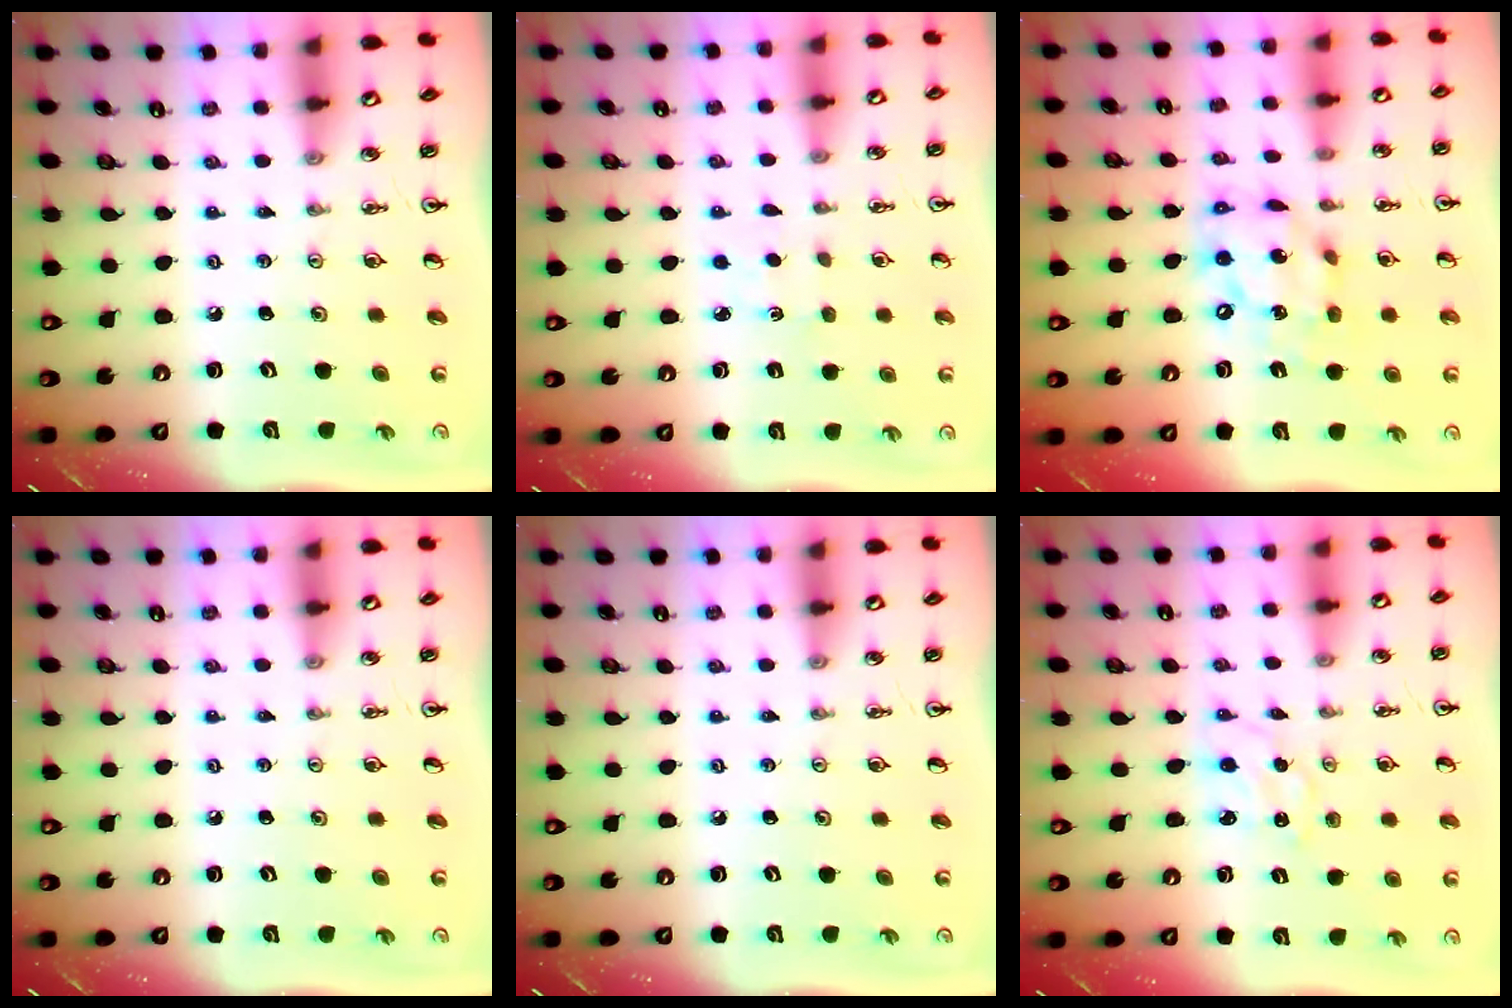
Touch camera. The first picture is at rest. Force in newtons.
{"total": 1.8, "press": 1.7, "slide": 0.3}
{"total": 14.2, "press": 14.1, "slide": 1.4}
{"total": 0.0}
{"total": 0.0}
{"total": 1.7, "press": 1.7, "slide": 0.3}